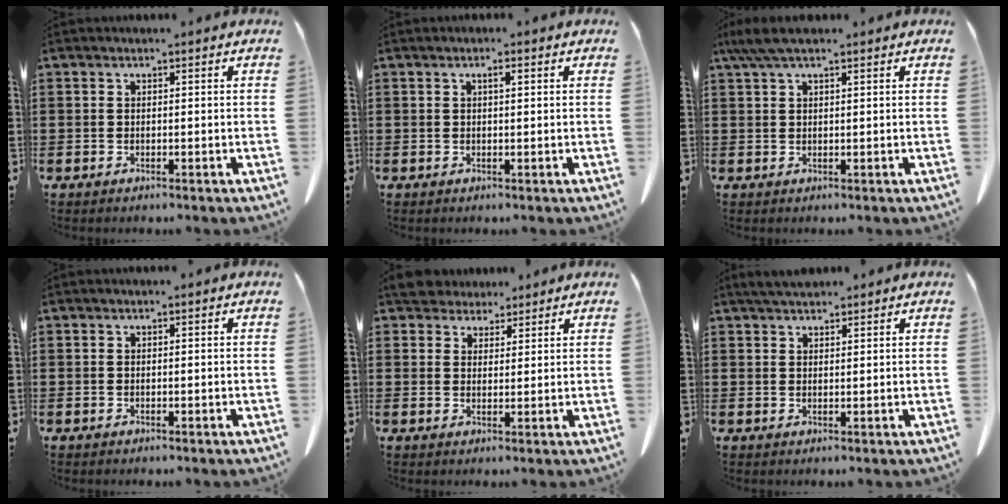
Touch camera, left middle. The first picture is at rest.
{"total": 1.1, "force": [0.4, 0.3, 1.0], "torque": [-0.020, 0.003, 0.006]}
{"total": 3.7, "force": [2.3, 0.8, 2.9], "torque": [-0.059, 0.004, 0.042]}
{"total": 0.0}
{"total": 4.8, "force": [4.4, 1.7, 0.7], "torque": [-0.024, -0.008, 0.083]}
{"total": 2.7, "force": [2.4, 0.6, 1.0], "torque": [-0.026, 0.001, 0.045]}